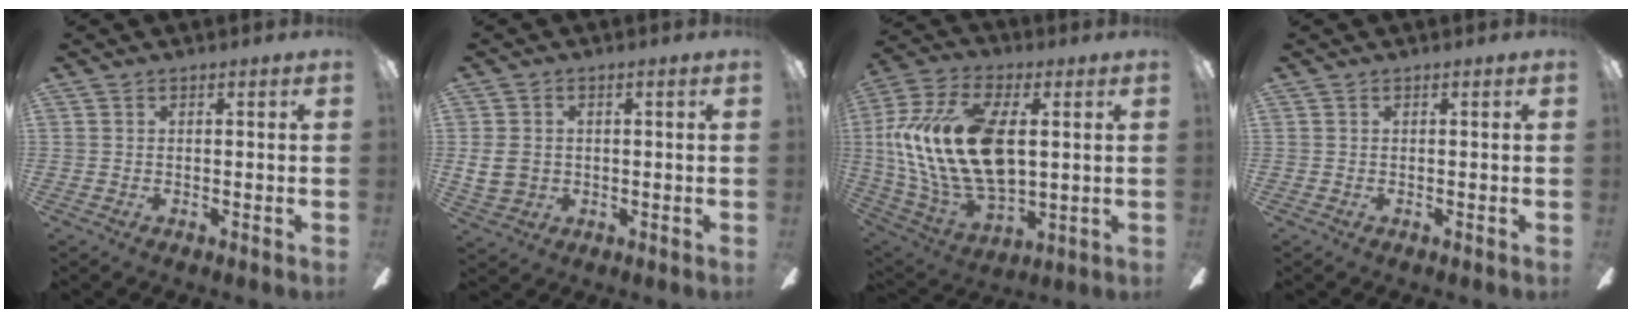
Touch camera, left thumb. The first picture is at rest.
{"total": 5.5, "force": [-0.1, 4.5, 3.2], "torque": [-0.065, 0.005, 0.000]}
{"total": 23.2, "force": [3.2, 12.7, 19.2], "torque": [-0.404, 0.001, 0.060]}
{"total": 0.0}